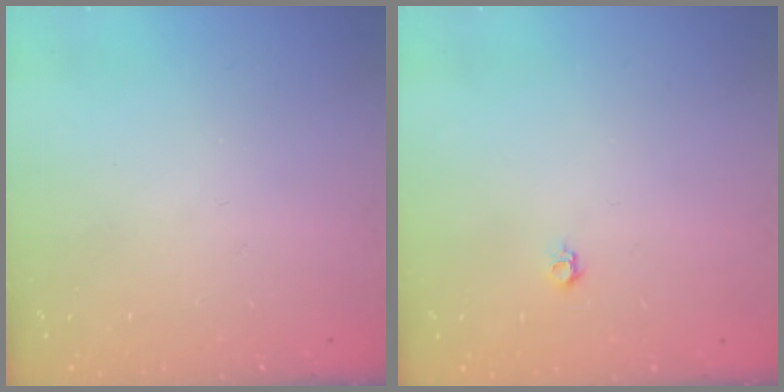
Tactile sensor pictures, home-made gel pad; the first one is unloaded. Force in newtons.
{"total": 4.0, "press": 3.9, "slide": 0.7}